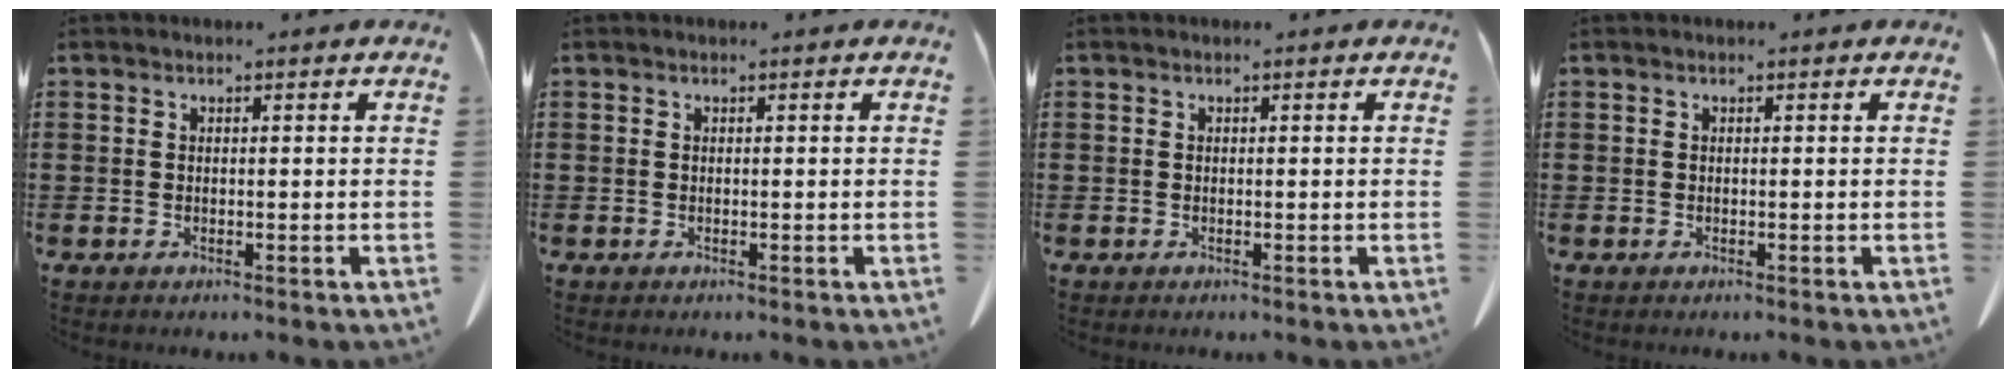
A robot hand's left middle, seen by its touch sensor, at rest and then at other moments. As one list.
[{"total": 0.0}, {"total": 0.0}, {"total": 0.0}]